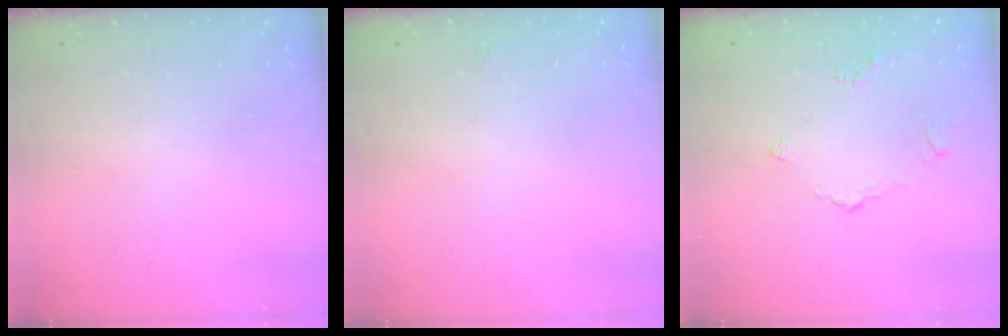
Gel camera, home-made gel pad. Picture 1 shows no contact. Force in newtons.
{"total": 1.9, "press": 1.9, "slide": 0.3}
{"total": 2.6, "press": 2.6, "slide": 0.5}